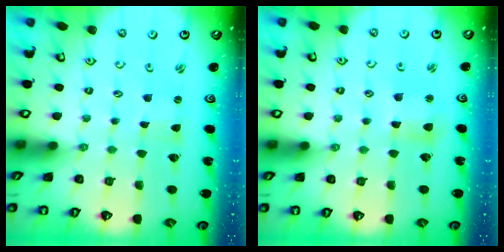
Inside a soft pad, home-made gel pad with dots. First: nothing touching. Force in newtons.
{"total": 3.4, "press": 3.3, "slide": 0.4}